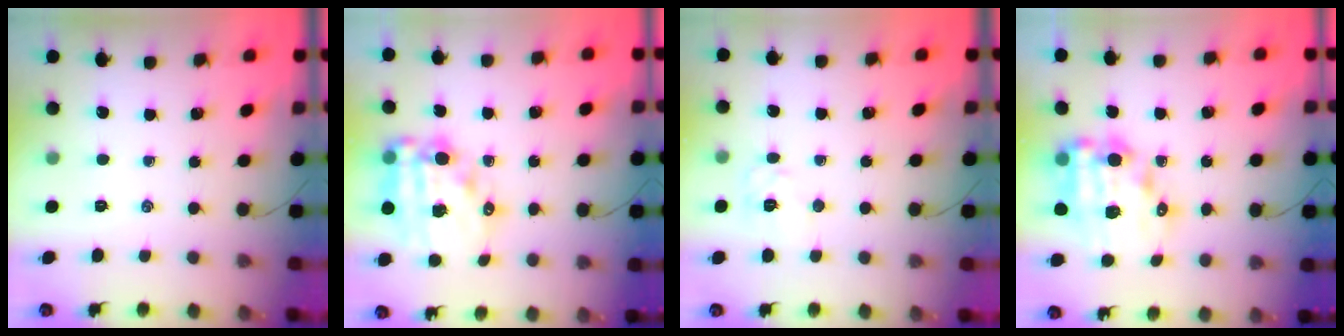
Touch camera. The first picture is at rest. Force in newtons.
{"total": 15.7, "press": 15.3, "slide": 3.3}
{"total": 7.2, "press": 7.2, "slide": 0.9}
{"total": 14.6, "press": 14.3, "slide": 3.2}